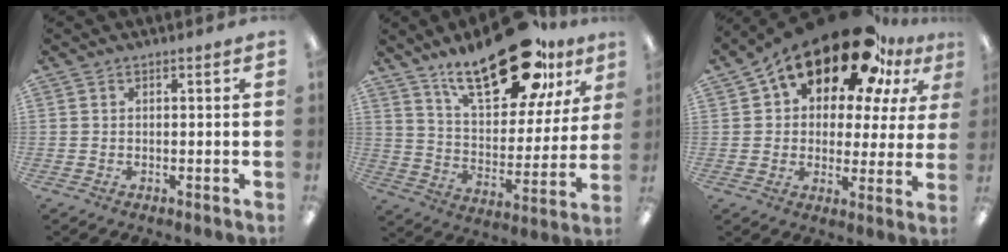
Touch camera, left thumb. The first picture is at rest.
{"total": 25.2, "force": [17.0, 10.4, 15.5], "torque": [-0.237, -0.087, 0.284]}
{"total": 20.6, "force": [14.1, 9.5, 11.5], "torque": [-0.201, -0.089, 0.245]}